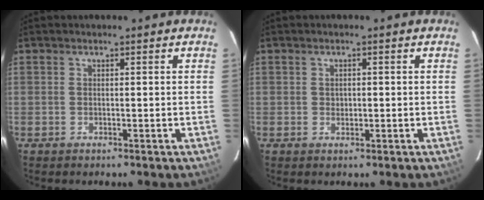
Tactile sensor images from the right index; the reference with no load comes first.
{"total": 0.6, "force": [0.0, 0.6, 0.0], "torque": [0.003, 0.001, 0.002]}